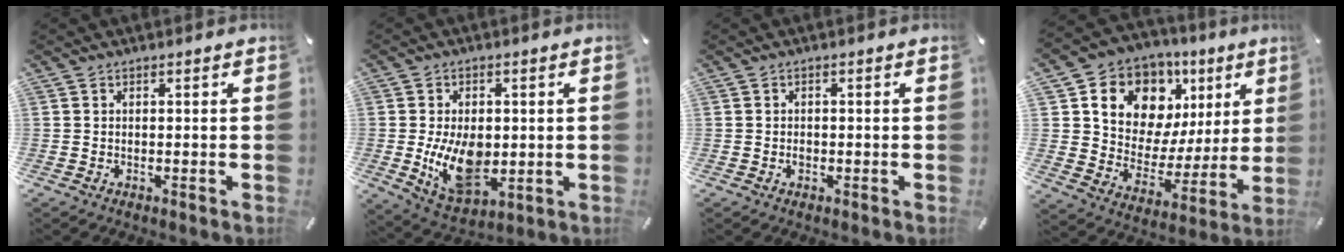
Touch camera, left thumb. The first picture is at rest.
{"total": 12.5, "force": [-0.6, 8.1, 9.5], "torque": [-0.174, -0.014, -0.007]}
{"total": 0.9, "force": [-0.3, 0.7, 0.6], "torque": [-0.012, 0.001, -0.006]}
{"total": 12.9, "force": [6.9, 9.9, 4.5], "torque": [-0.077, -0.058, 0.126]}